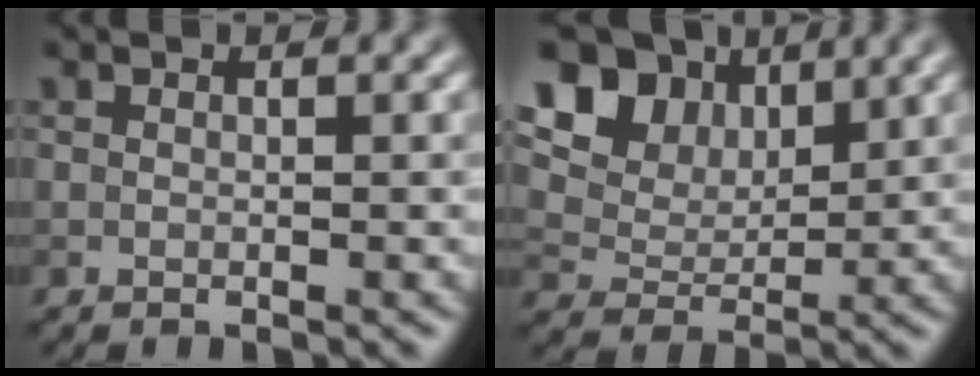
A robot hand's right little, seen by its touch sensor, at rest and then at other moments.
{"total": 11.6, "force": [6.1, 7.8, 6.0], "torque": [-0.114, 0.021, 0.106]}